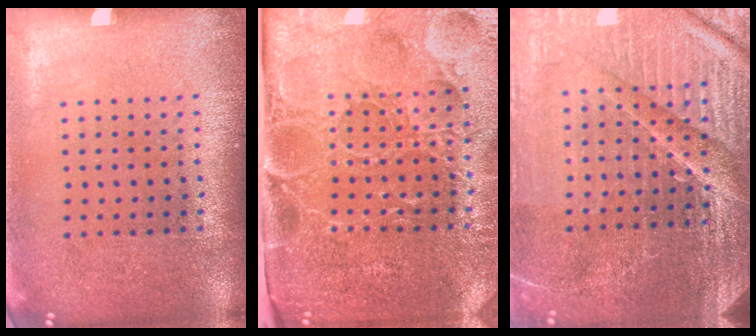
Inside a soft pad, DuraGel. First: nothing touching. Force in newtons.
{"total": 5.1, "press": 4.2, "slide": 2.8}
{"total": 5.5, "press": 5.1, "slide": 2.1}